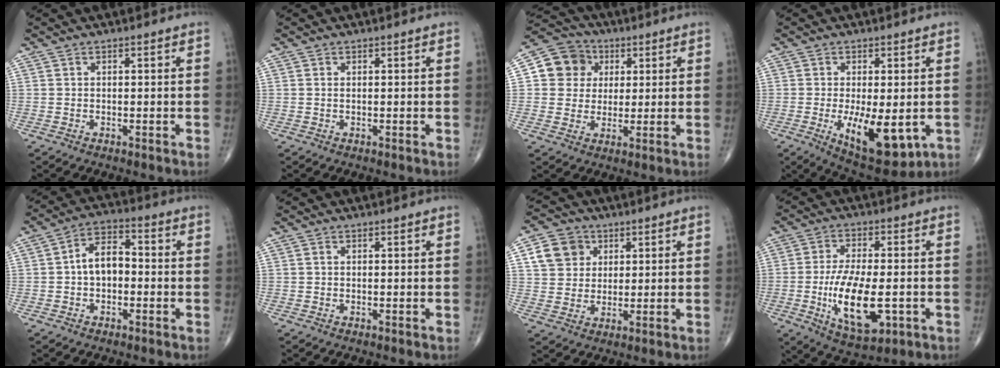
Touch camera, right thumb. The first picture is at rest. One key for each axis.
{"total": 0.0}
{"total": 9.8, "fx": 2.4, "fy": 9.0, "fz": 2.9, "tx": -0.020, "ty": 0.004, "tz": 0.031}
{"total": 12.2, "fx": -2.8, "fy": 5.1, "fz": 10.8, "tx": -0.155, "ty": -0.023, "tz": -0.029}
{"total": 7.4, "fx": -0.6, "fy": 4.7, "fz": 5.7, "tx": -0.084, "ty": 0.030, "tz": -0.022}
{"total": 0.0}
{"total": 8.1, "fx": 2.9, "fy": 6.9, "fz": 3.0, "tx": -0.028, "ty": -0.003, "tz": 0.051}
{"total": 14.4, "fx": -3.3, "fy": 6.3, "fz": 12.6, "tx": -0.221, "ty": -0.004, "tz": -0.045}